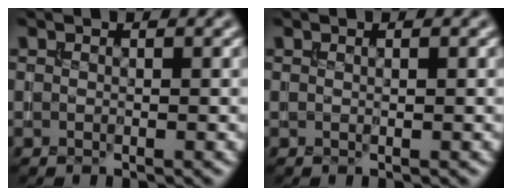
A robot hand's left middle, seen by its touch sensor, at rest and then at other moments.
{"total": 0.6, "force": [0.3, 0.2, 0.5], "torque": [-0.002, -0.005, 0.004]}